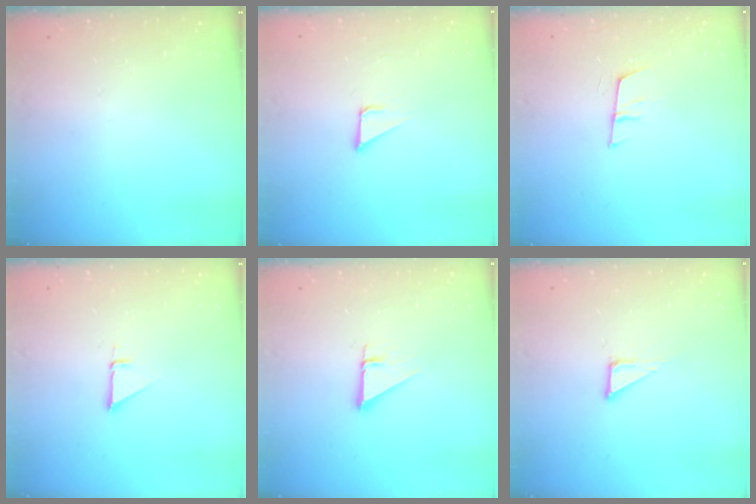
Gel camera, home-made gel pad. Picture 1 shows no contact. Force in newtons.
{"total": 2.1, "press": 2.1, "slide": 0.1}
{"total": 6.2, "press": 5.6, "slide": 2.7}
{"total": 2.3, "press": 2.3, "slide": 0.1}
{"total": 2.7, "press": 2.7, "slide": 0.1}
{"total": 1.9, "press": 1.9, "slide": 0.1}